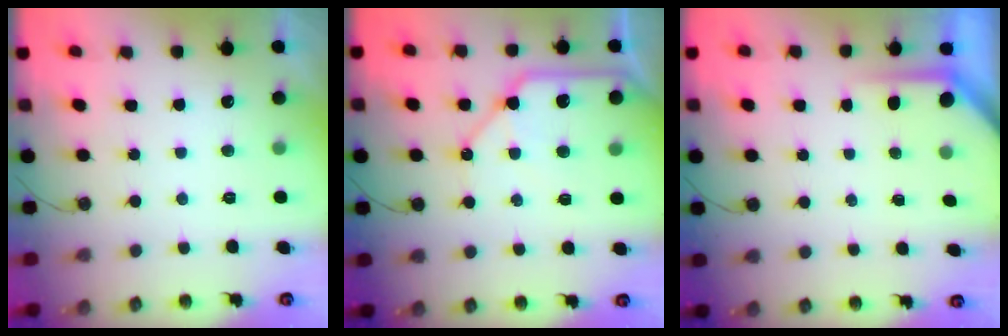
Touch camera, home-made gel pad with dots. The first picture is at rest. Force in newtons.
{"total": 11.2, "press": 11.1, "slide": 1.5}
{"total": 3.8, "press": 3.8, "slide": 0.4}